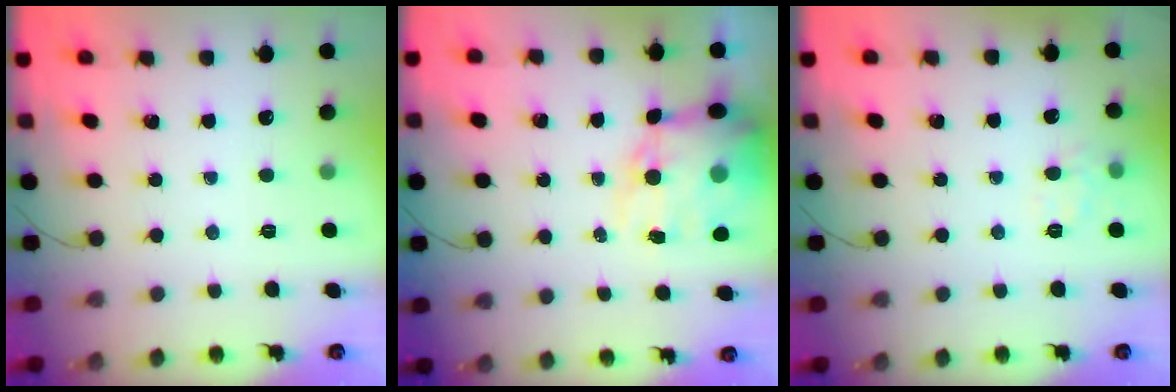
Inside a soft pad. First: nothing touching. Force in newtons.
{"total": 13.9, "press": 13.4, "slide": 3.7}
{"total": 4.3, "press": 4.1, "slide": 1.4}